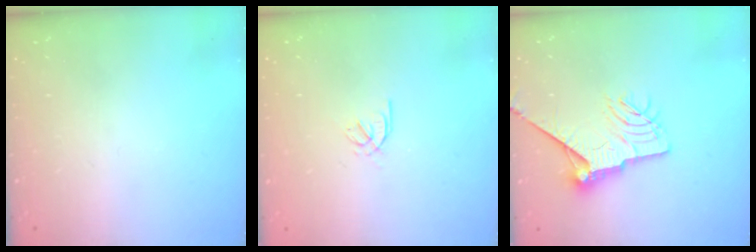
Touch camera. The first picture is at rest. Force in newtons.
{"total": 2.0, "press": 1.9, "slide": 0.6}
{"total": 12.8, "press": 12.7, "slide": 1.3}